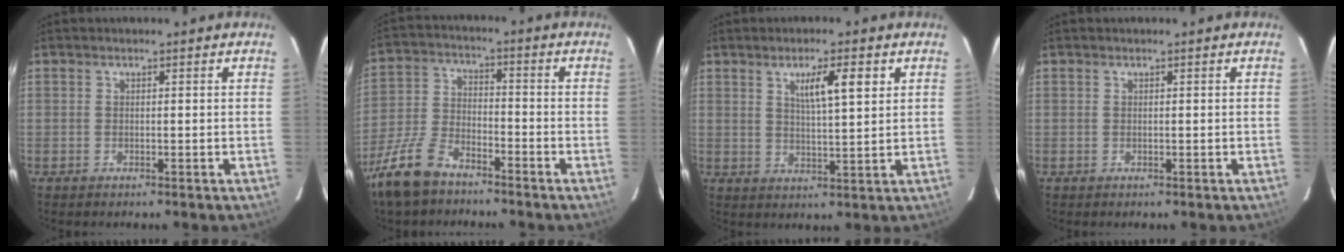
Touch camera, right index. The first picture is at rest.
{"total": 9.7, "force": [-7.4, 4.1, 4.8], "torque": [-0.119, -0.012, -0.147]}
{"total": 6.2, "force": [2.8, 0.7, 5.5], "torque": [-0.094, 0.003, 0.046]}
{"total": 0.0}